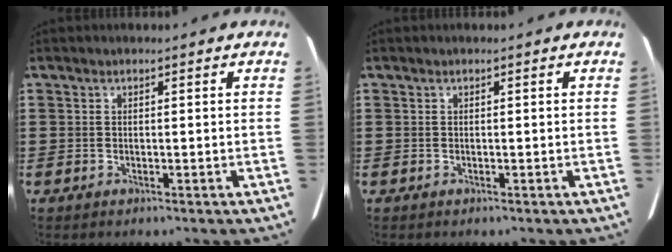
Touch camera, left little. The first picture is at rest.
{"total": 0.0}